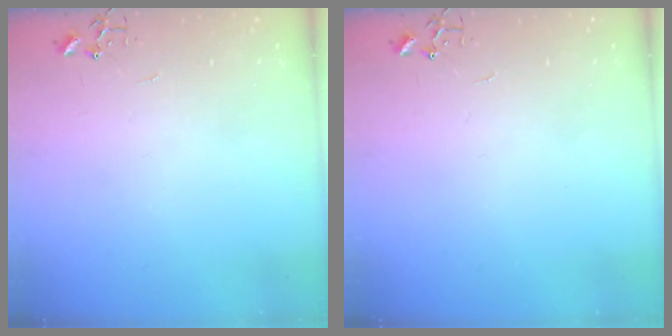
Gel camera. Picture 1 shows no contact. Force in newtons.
{"total": 0.0}